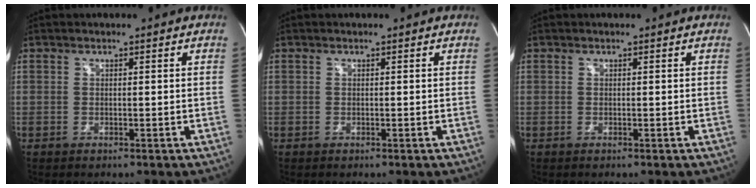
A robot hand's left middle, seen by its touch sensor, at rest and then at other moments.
{"total": 0.0}
{"total": 0.0}